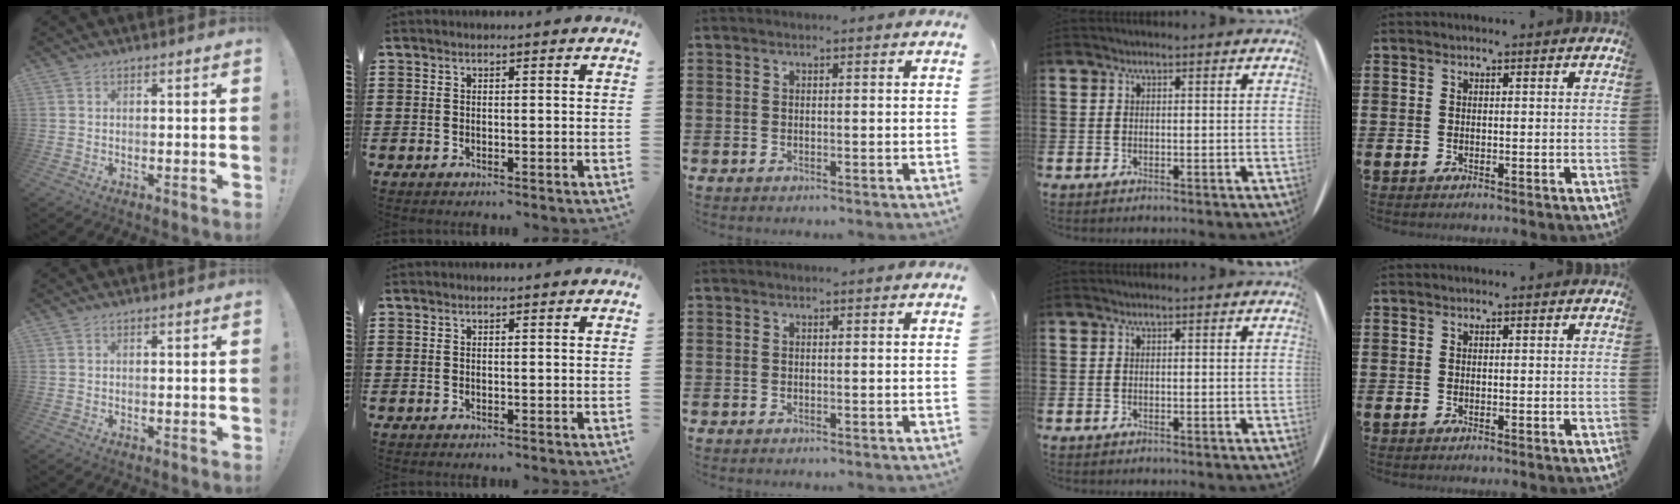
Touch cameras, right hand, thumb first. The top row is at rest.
{}